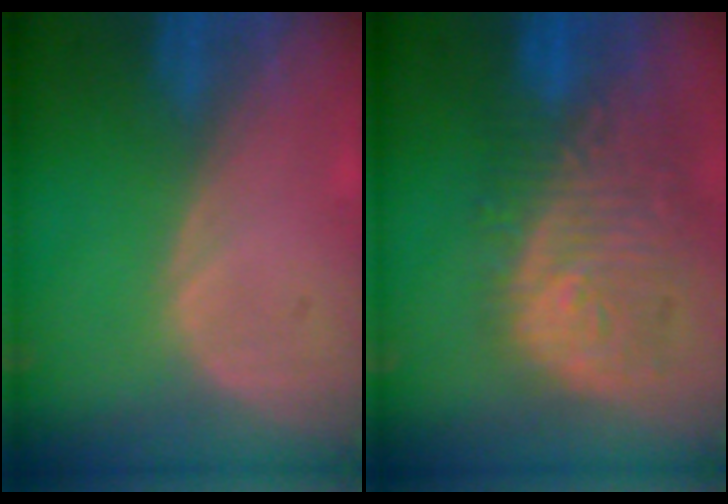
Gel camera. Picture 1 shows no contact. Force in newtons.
{"total": 12.0, "press": 10.7, "slide": 5.4}